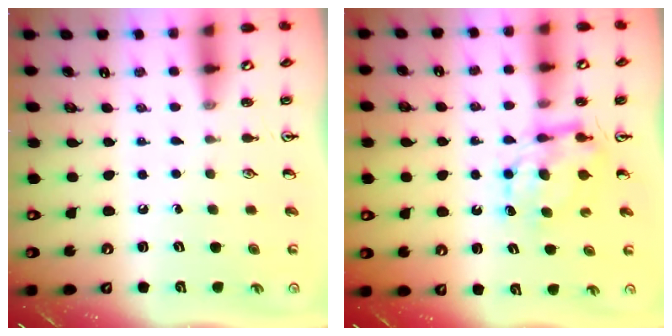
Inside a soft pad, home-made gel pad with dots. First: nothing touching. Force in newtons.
{"total": 7.0, "press": 7.0, "slide": 0.6}